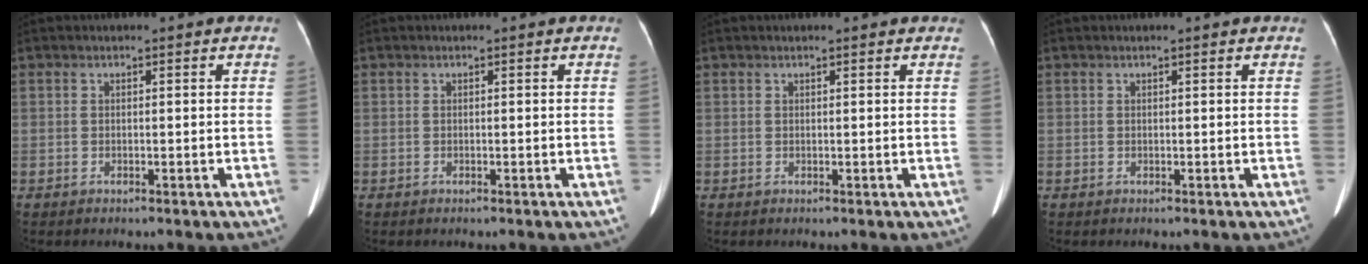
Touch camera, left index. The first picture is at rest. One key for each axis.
{"total": 0.0}
{"total": 2.0, "fx": 1.7, "fy": 0.4, "fz": 1.0, "tx": -0.013, "ty": 0.016, "tz": 0.016}
{"total": 0.6, "fx": 0.6, "fy": 0.2, "fz": 0.2, "tx": -0.008, "ty": 0.015, "tz": 0.002}